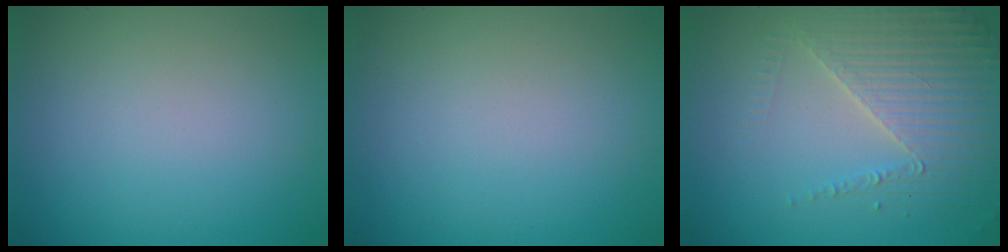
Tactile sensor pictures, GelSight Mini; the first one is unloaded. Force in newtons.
{"total": 0.0}
{"total": 4.1, "press": 3.7, "slide": 1.8}